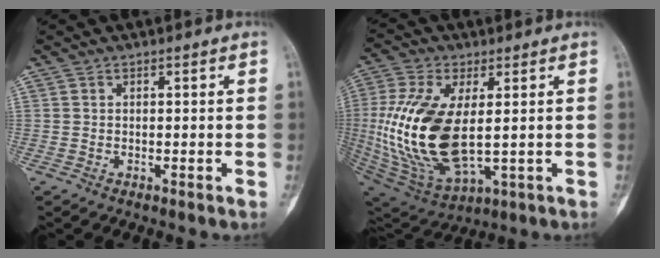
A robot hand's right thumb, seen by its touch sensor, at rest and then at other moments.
{"total": 21.2, "force": [0.3, 10.3, 18.5], "torque": [-0.394, -0.020, 0.025]}